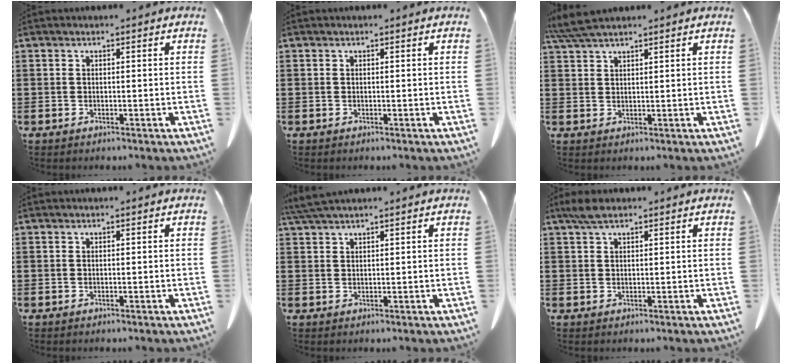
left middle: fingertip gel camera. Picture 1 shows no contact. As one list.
[{"total": 0.0}, {"total": 4.5, "force": [3.7, 0.6, 2.5], "torque": [-0.058, -0.004, 0.070]}, {"total": 0.0}, {"total": 2.7, "force": [2.2, 0.0, 1.6], "torque": [-0.036, -0.002, 0.044]}, {"total": 2.7, "force": [1.8, 1.0, 1.7], "torque": [-0.040, 0.004, 0.033]}]